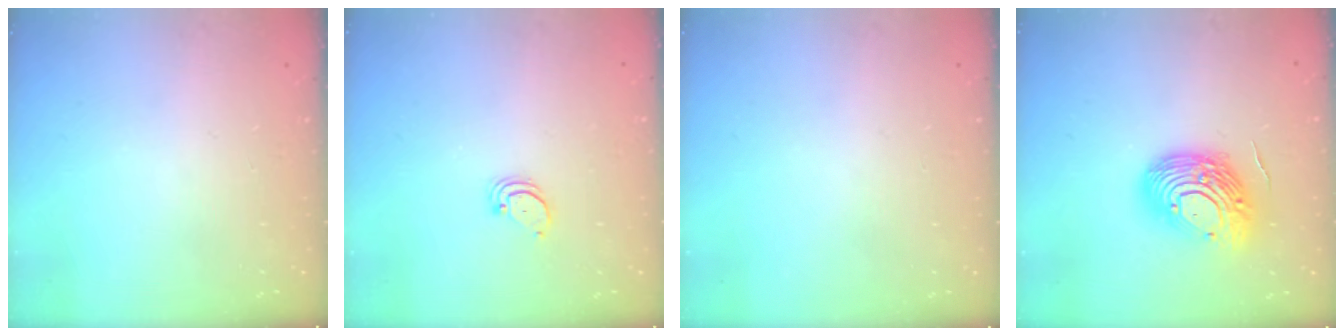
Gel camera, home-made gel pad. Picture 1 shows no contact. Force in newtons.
{"total": 2.0, "press": 2.0, "slide": 0.2}
{"total": 0.0}
{"total": 14.5, "press": 14.4, "slide": 1.9}